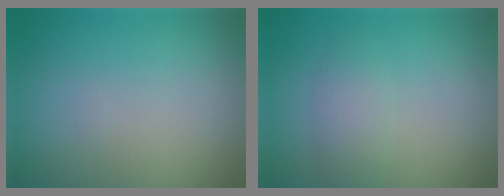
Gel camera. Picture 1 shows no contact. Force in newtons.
{"total": 2.2, "press": 2.2, "slide": 0.1}